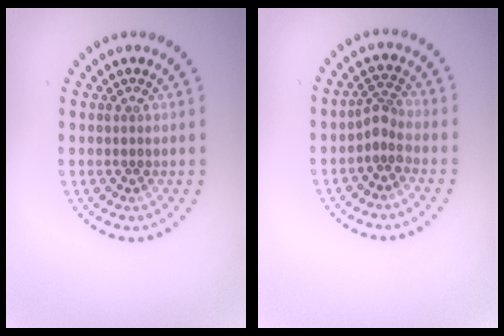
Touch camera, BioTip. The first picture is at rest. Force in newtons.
{"total": 1.9, "press": 1.4, "slide": 1.3}